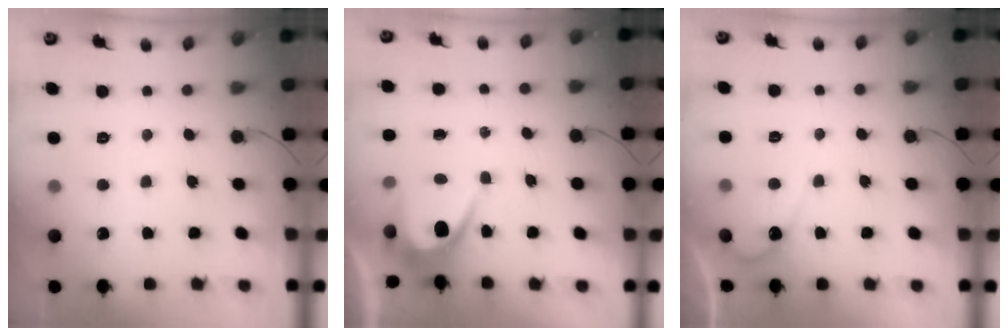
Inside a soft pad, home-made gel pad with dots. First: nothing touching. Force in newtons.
{"total": 5.0, "press": 5.0, "slide": 0.4}
{"total": 5.5, "press": 5.5, "slide": 0.3}